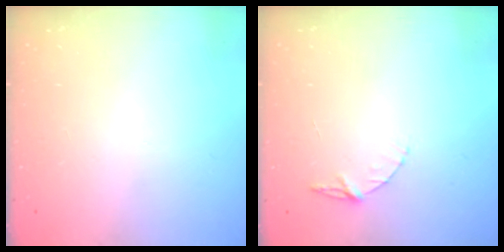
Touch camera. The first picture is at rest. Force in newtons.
{"total": 5.2, "press": 5.1, "slide": 0.5}